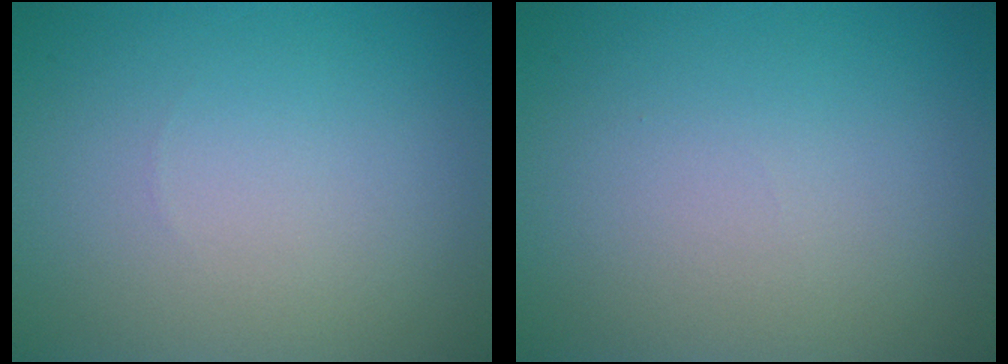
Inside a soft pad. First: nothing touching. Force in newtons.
{"total": 0.0}